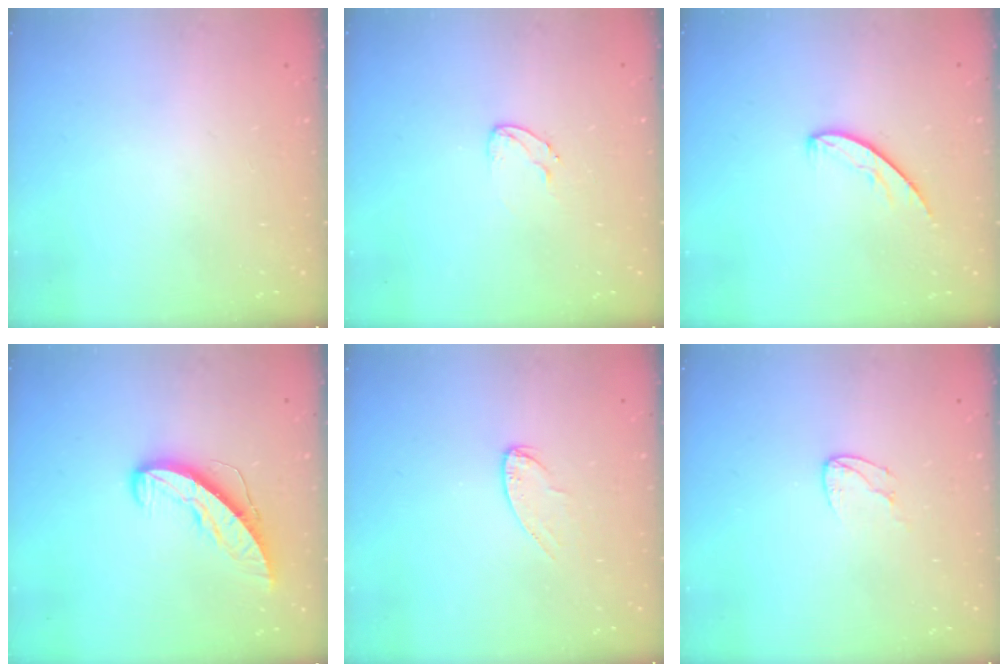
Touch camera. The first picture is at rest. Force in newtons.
{"total": 4.4, "press": 4.4, "slide": 0.4}
{"total": 6.0, "press": 6.0, "slide": 0.4}
{"total": 8.2, "press": 8.2, "slide": 0.4}
{"total": 6.6, "press": 6.6, "slide": 0.6}
{"total": 5.8, "press": 5.8, "slide": 0.5}